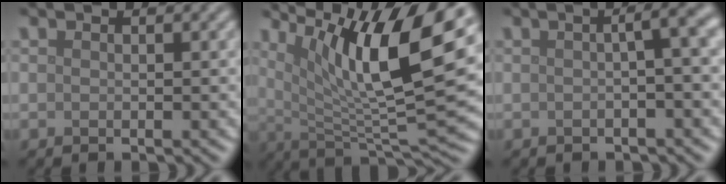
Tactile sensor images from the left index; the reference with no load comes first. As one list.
[{"total": 13.3, "force": [6.0, 3.4, 11.4], "torque": [-0.183, 0.000, 0.110]}, {"total": 3.9, "force": [0.2, 1.1, 3.7], "torque": [-0.037, 0.018, -0.002]}]